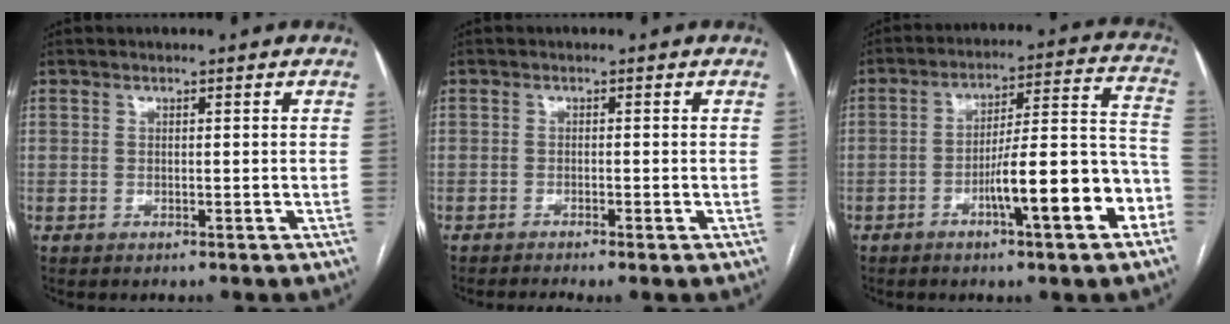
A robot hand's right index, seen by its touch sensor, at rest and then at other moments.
{"total": 2.7, "force": [-2.0, -0.2, 1.8], "torque": [-0.026, -0.002, -0.032]}
{"total": 14.3, "force": [-6.0, 1.9, 12.8], "torque": [-0.177, 0.026, -0.088]}